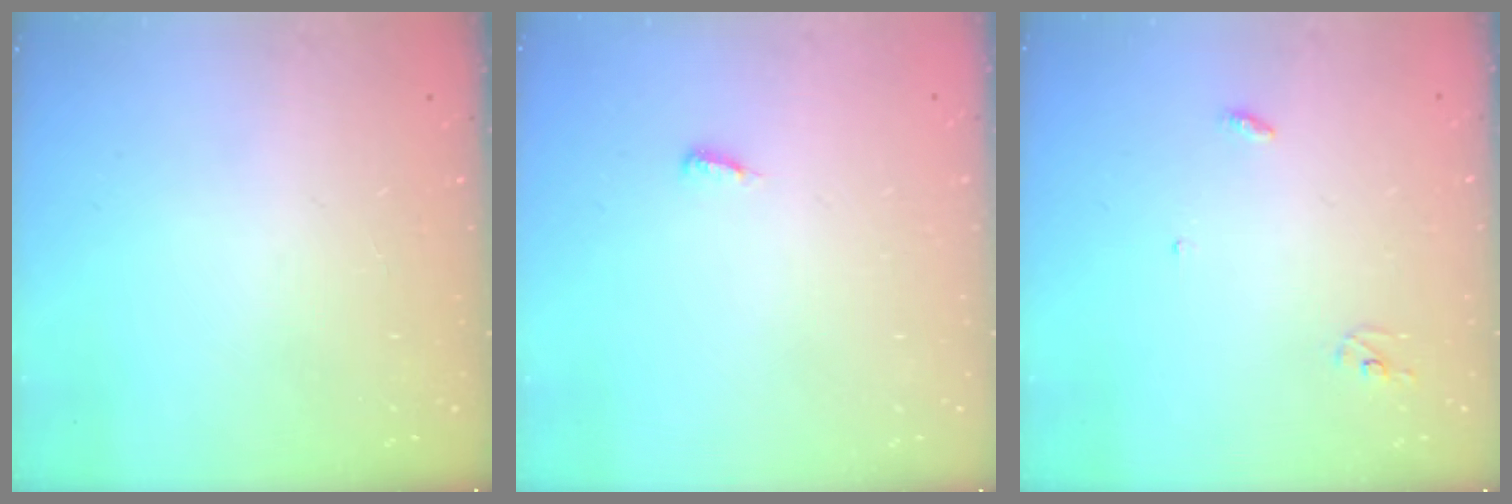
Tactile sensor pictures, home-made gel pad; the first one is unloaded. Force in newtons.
{"total": 3.8, "press": 3.8, "slide": 0.4}
{"total": 2.8, "press": 2.8, "slide": 0.2}